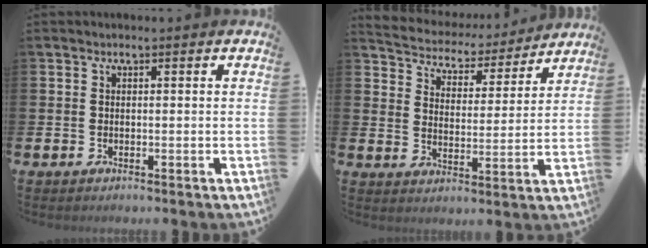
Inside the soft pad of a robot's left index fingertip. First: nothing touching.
{"total": 4.7, "force": [4.5, 1.6, 0.0], "torque": [-0.036, -0.040, 0.074]}